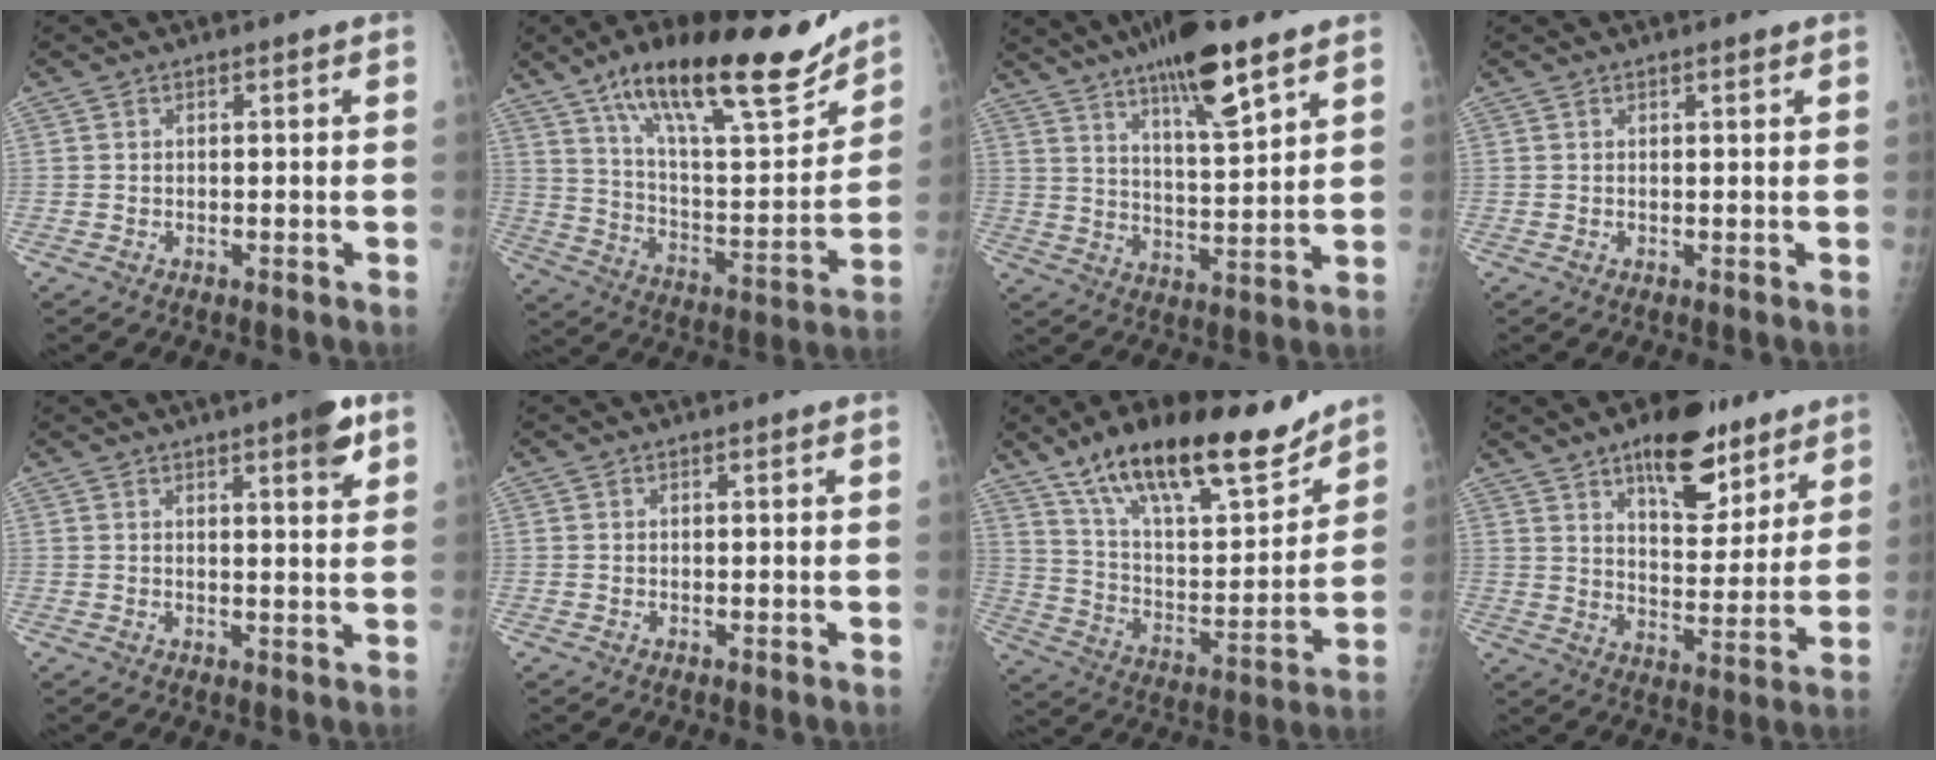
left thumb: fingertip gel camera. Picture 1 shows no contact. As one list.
[{"total": 25.5, "force": [17.7, 7.2, 16.9], "torque": [-0.237, -0.065, 0.293]}, {"total": 10.7, "force": [6.7, 2.6, 8.0], "torque": [-0.116, -0.030, 0.107]}, {"total": 1.0, "force": [0.7, 0.2, 0.7], "torque": [-0.010, -0.002, 0.011]}, {"total": 6.0, "force": [3.4, 1.1, 4.8], "torque": [-0.058, -0.014, 0.042]}, {"total": 0.0}, {"total": 23.4, "force": [17.3, 7.5, 13.9], "torque": [-0.194, -0.070, 0.294]}, {"total": 15.5, "force": [9.9, 7.0, 9.6], "torque": [-0.092, -0.055, 0.151]}]